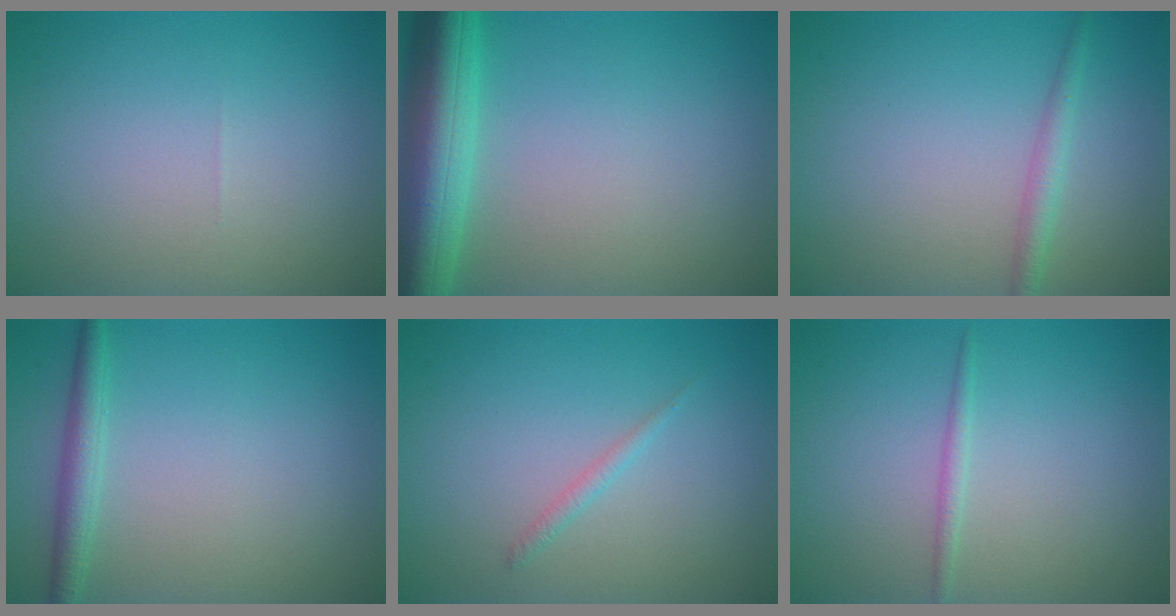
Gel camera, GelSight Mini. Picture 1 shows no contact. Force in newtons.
{"total": 7.4, "press": 7.4, "slide": 0.4}
{"total": 1.7, "press": 1.7, "slide": 0.0}
{"total": 2.2, "press": 2.2, "slide": 0.1}
{"total": 0.9, "press": 0.9, "slide": 0.0}
{"total": 0.9, "press": 0.9, "slide": 0.0}